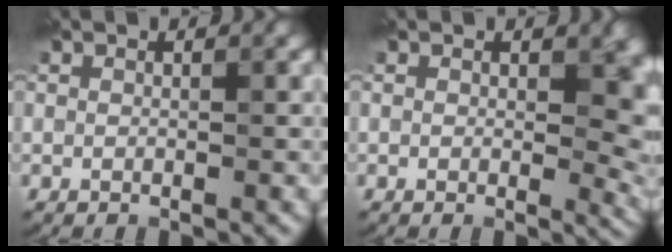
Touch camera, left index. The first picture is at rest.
{"total": 5.3, "force": [0.9, 3.0, 4.3], "torque": [-0.039, -0.003, 0.011]}